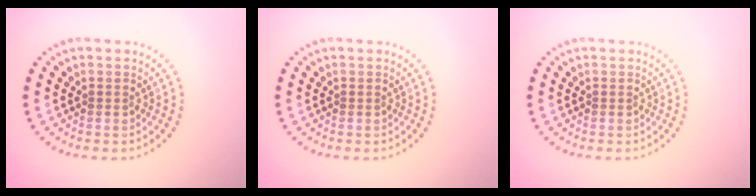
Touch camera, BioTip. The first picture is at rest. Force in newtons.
{"total": 0.0}
{"total": 0.0}